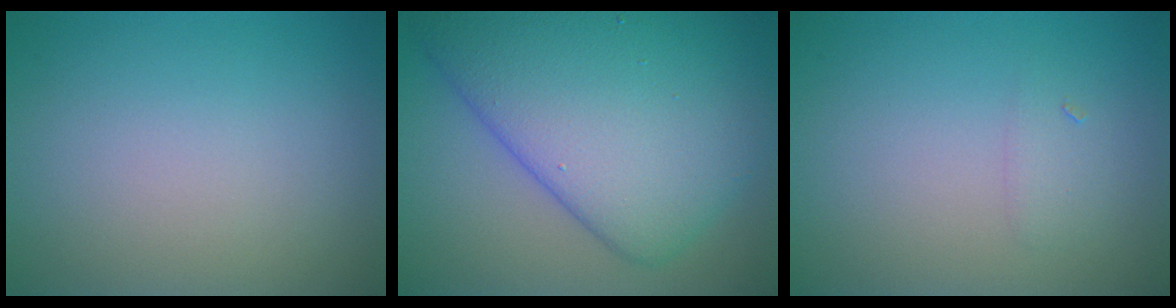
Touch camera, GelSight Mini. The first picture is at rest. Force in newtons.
{"total": 11.6, "press": 11.6, "slide": 0.3}
{"total": 1.0, "press": 1.0, "slide": 0.1}